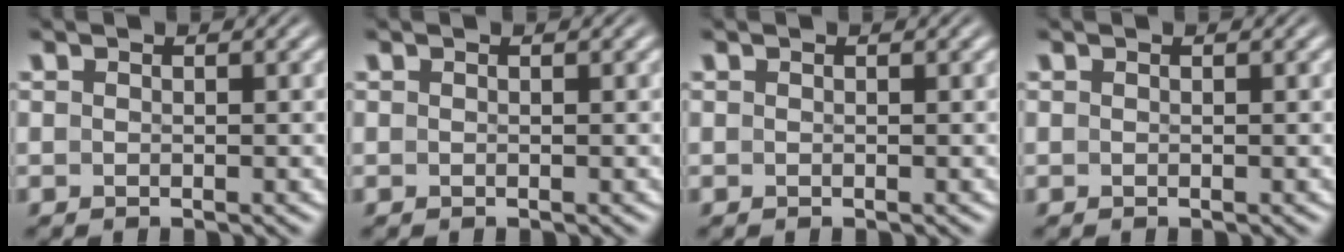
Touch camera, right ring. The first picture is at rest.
{"total": 0.0}
{"total": 0.0}
{"total": 0.0}